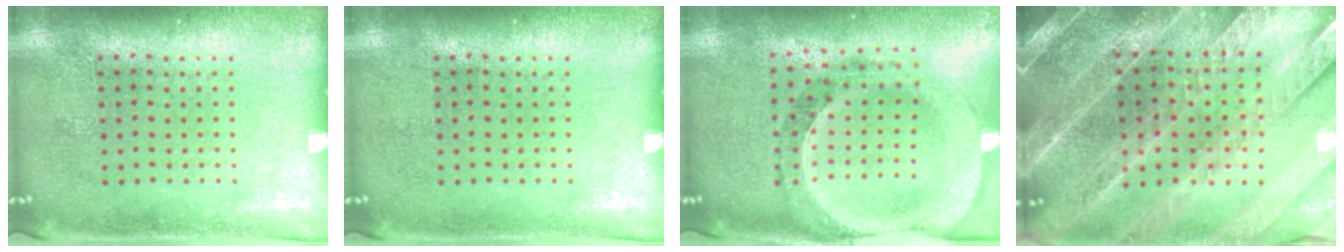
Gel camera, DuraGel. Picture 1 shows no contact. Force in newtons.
{"total": 0.0}
{"total": 1.4, "press": 1.4, "slide": 0.3}
{"total": 4.0, "press": 3.7, "slide": 1.4}